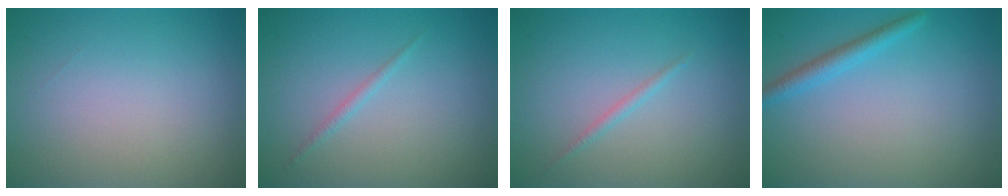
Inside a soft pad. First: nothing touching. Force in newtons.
{"total": 0.7, "press": 0.7, "slide": 0.1}
{"total": 0.8, "press": 0.8, "slide": 0.0}
{"total": 1.9, "press": 1.9, "slide": 0.2}